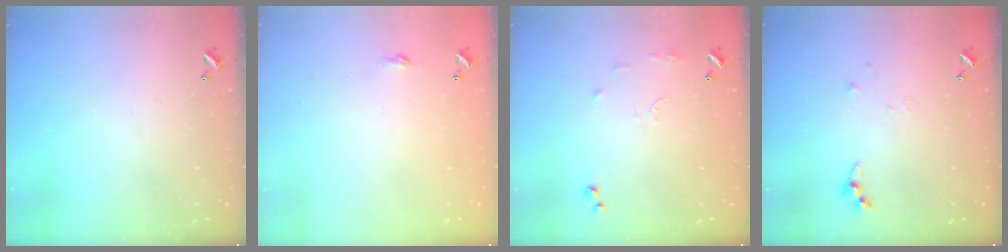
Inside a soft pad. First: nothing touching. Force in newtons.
{"total": 1.8, "press": 1.8, "slide": 0.3}
{"total": 8.3, "press": 8.3, "slide": 0.8}
{"total": 4.9, "press": 4.9, "slide": 0.4}